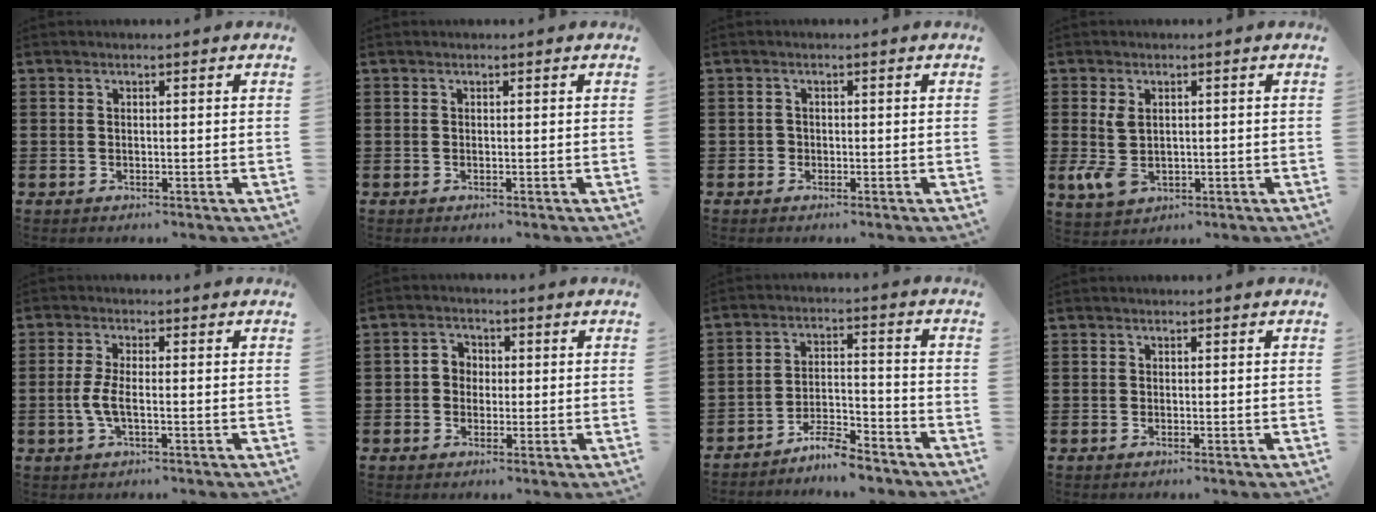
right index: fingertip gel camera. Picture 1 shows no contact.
{"total": 0.0}
{"total": 0.8, "force": [-0.3, 0.7, 0.2], "torque": [-0.006, 0.002, -0.007]}
{"total": 5.1, "force": [-0.1, 3.1, 4.0], "torque": [-0.112, -0.007, -0.008]}
{"total": 3.9, "force": [-1.0, 1.1, 3.6], "torque": [-0.091, -0.008, -0.027]}
{"total": 2.5, "force": [-0.6, 2.2, 1.0], "torque": [-0.028, 0.010, -0.014]}
{"total": 5.8, "force": [-5.4, 0.8, 2.0], "torque": [-0.042, 0.007, -0.106]}
{"total": 0.0}